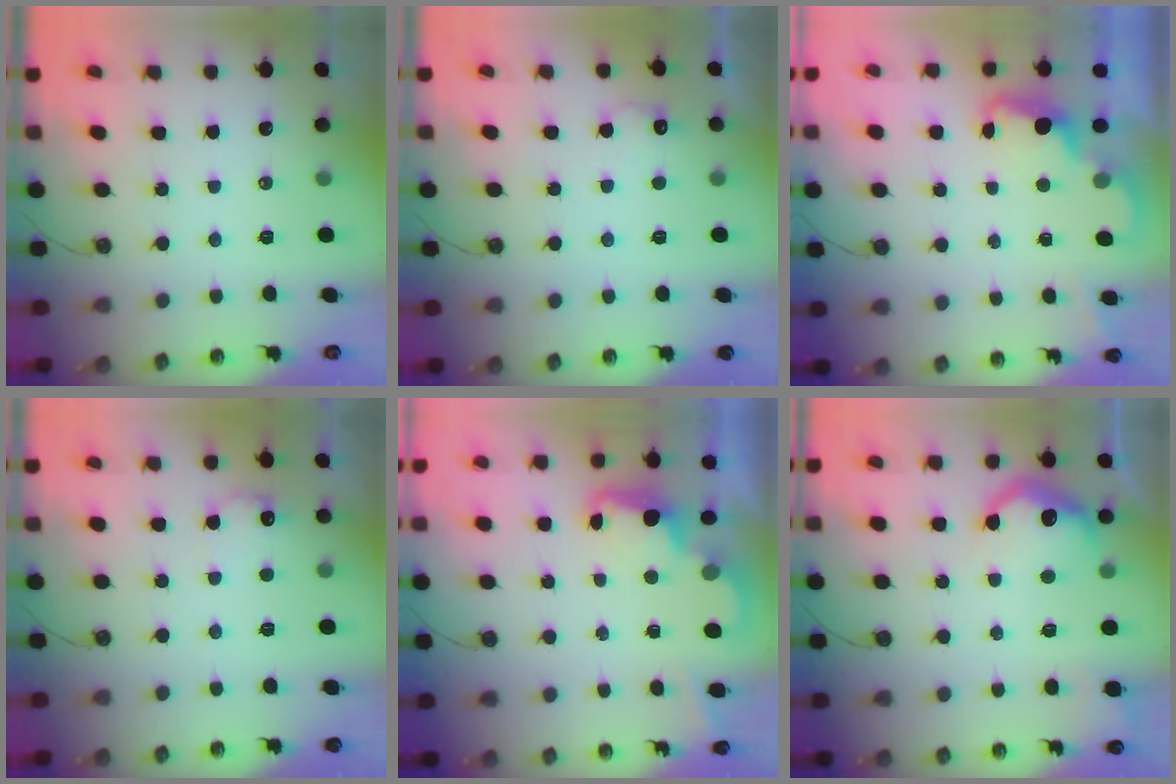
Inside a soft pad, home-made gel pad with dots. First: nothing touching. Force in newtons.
{"total": 5.2, "press": 5.1, "slide": 1.3}
{"total": 2.4, "press": 2.3, "slide": 0.5}
{"total": 7.7, "press": 7.7, "slide": 0.5}
{"total": 2.5, "press": 2.5, "slide": 0.6}
{"total": 12.4, "press": 12.4, "slide": 1.0}